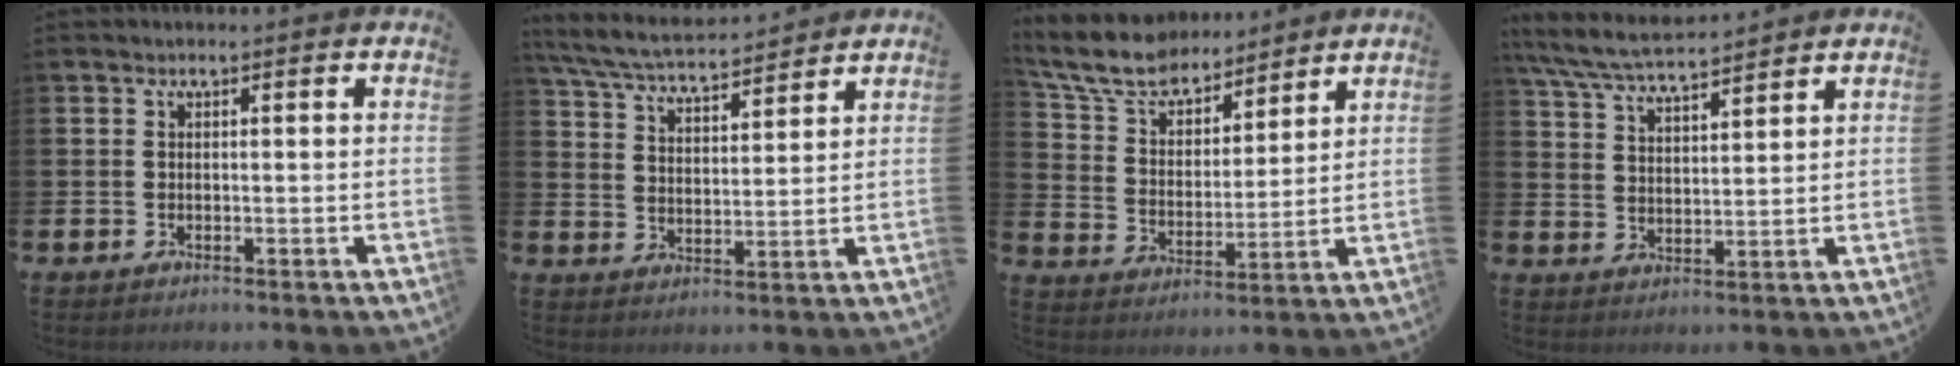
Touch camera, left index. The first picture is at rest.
{"total": 6.0, "force": [5.8, 0.9, 1.5], "torque": [-0.052, -0.035, 0.100]}
{"total": 8.6, "force": [7.8, 2.7, 2.1], "torque": [-0.080, -0.049, 0.141]}
{"total": 6.6, "force": [6.2, 0.7, 2.0], "torque": [-0.060, -0.033, 0.111]}